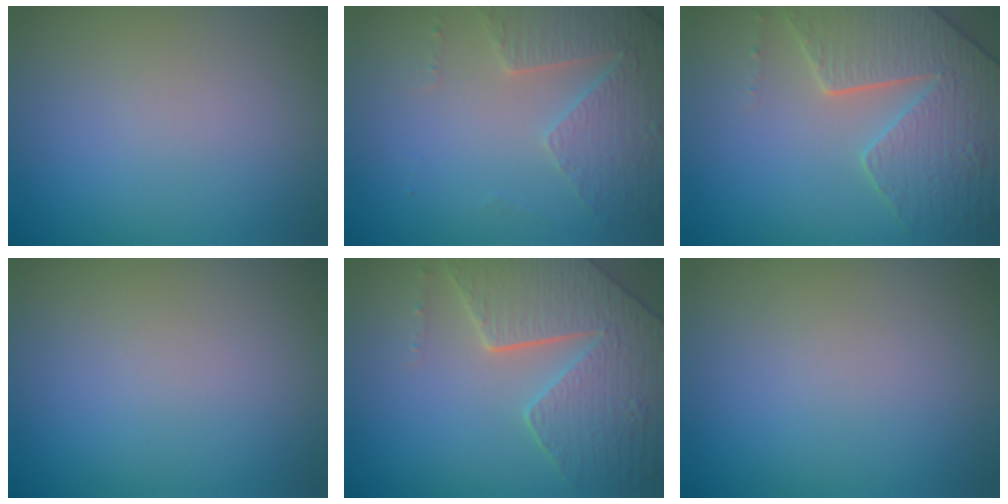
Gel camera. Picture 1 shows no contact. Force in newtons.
{"total": 4.6, "press": 3.6, "slide": 2.9}
{"total": 6.4, "press": 5.5, "slide": 3.2}
{"total": 0.0}
{"total": 8.4, "press": 6.1, "slide": 5.8}
{"total": 0.0}